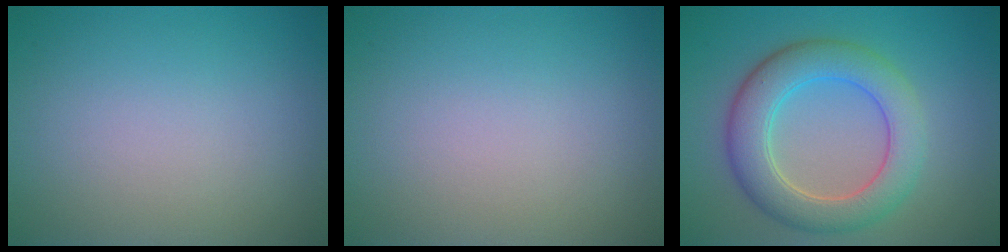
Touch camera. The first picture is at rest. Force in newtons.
{"total": 0.0}
{"total": 6.1, "press": 6.1, "slide": 0.5}